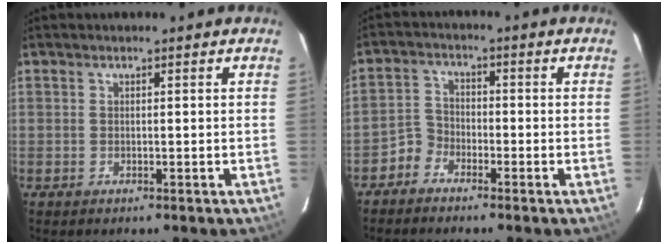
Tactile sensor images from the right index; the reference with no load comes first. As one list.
[{"total": 3.7, "force": [-2.8, 2.5, 0.2], "torque": [-0.002, 0.016, -0.059]}]